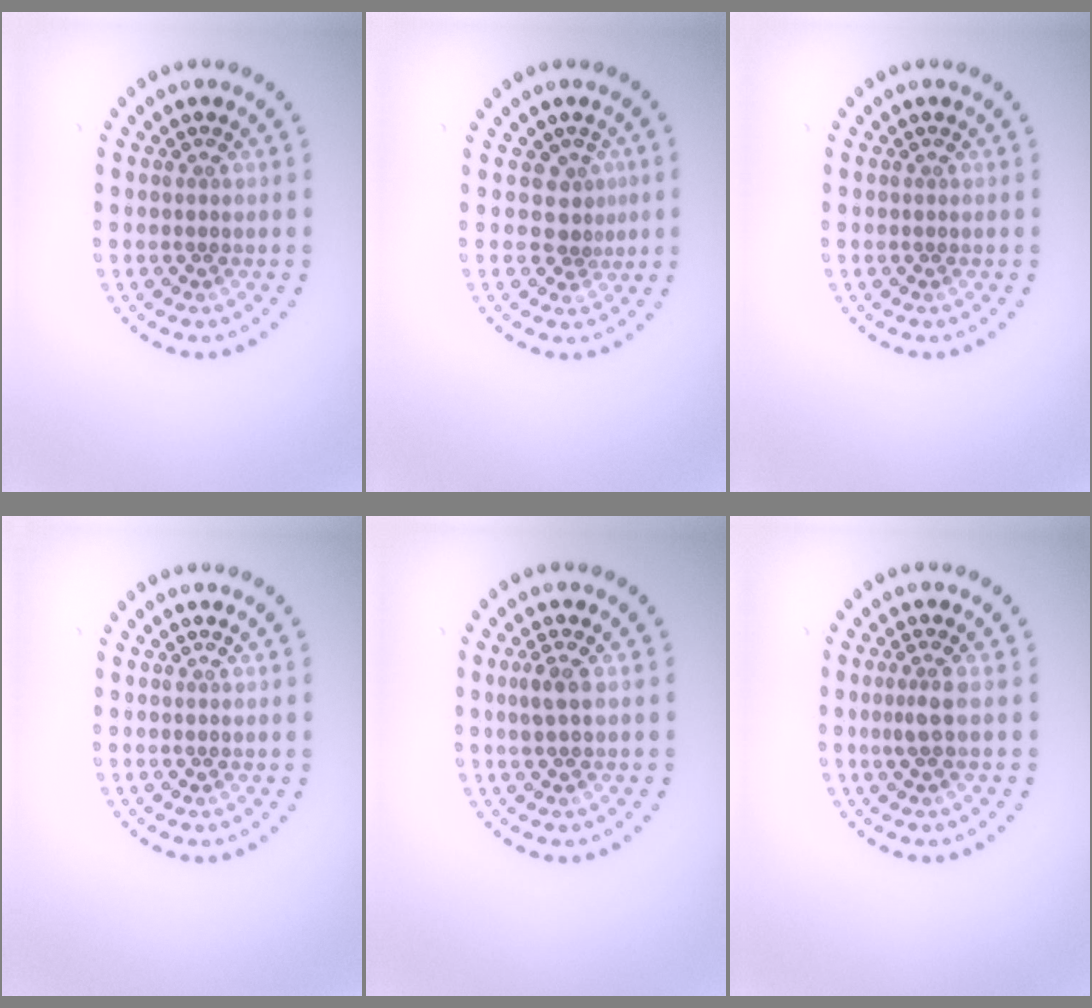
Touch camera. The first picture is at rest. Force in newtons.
{"total": 2.0, "press": 1.3, "slide": 1.6}
{"total": 0.0}
{"total": 0.0}
{"total": 1.6, "press": 1.6, "slide": 0.5}
{"total": 1.6, "press": 1.3, "slide": 1.0}